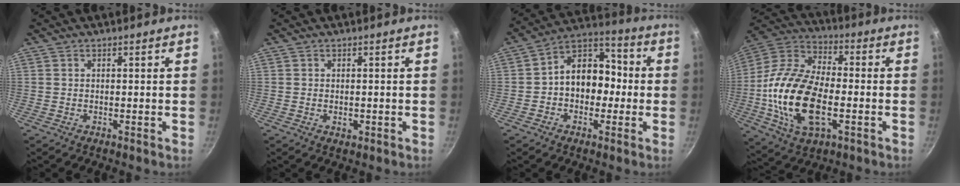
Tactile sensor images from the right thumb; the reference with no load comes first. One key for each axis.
{"total": 1.4, "fx": -0.3, "fy": 1.0, "fz": 1.0, "tx": -0.014, "ty": -0.001, "tz": -0.004}
{"total": 12.2, "fx": -0.9, "fy": 9.3, "fz": 7.9, "tx": -0.063, "ty": 0.050, "tz": -0.033}
{"total": 21.5, "fx": -3.9, "fy": 11.4, "fz": 17.8, "tx": -0.341, "ty": 0.026, "tz": -0.082}